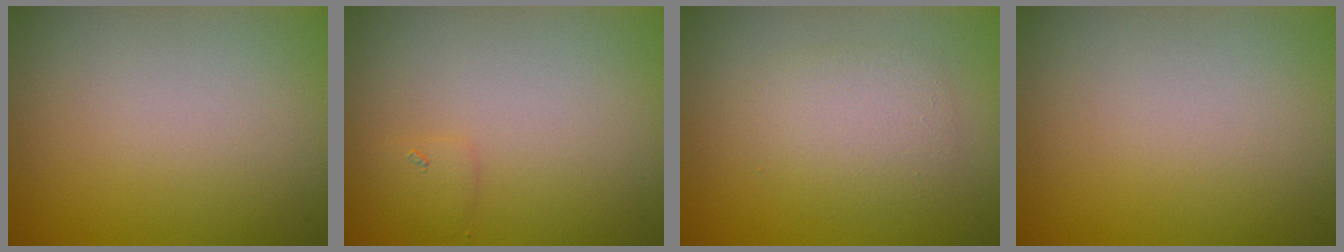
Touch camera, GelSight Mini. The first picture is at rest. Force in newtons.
{"total": 0.9, "press": 0.9, "slide": 0.1}
{"total": 2.9, "press": 2.9, "slide": 0.1}
{"total": 0.0}